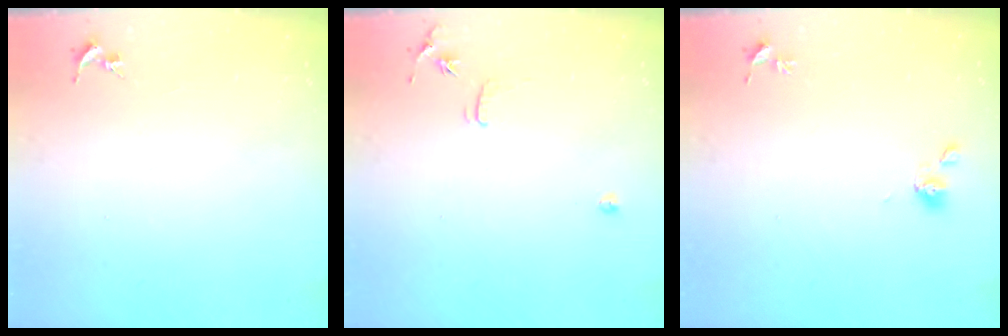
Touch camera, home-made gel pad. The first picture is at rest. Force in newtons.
{"total": 6.9, "press": 6.9, "slide": 0.7}
{"total": 5.2, "press": 4.6, "slide": 2.3}